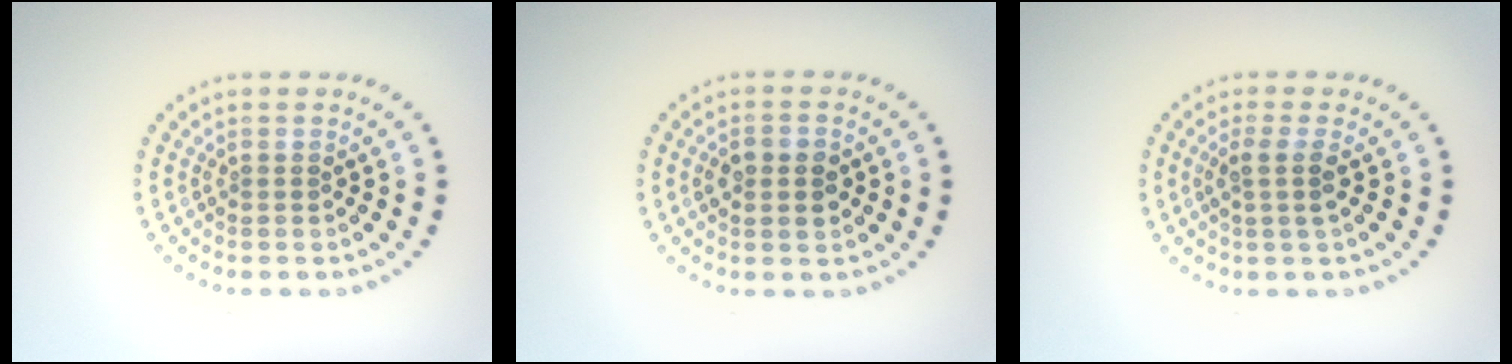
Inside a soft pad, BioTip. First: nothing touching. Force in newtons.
{"total": 2.9, "press": 2.9, "slide": 0.1}
{"total": 1.9, "press": 1.6, "slide": 1.1}